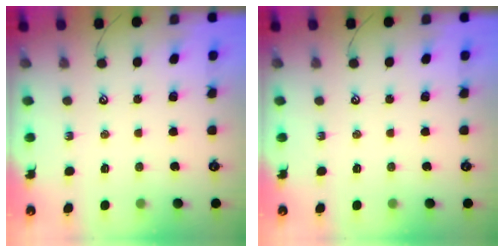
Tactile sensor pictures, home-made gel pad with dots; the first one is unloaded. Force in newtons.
{"total": 0.0}